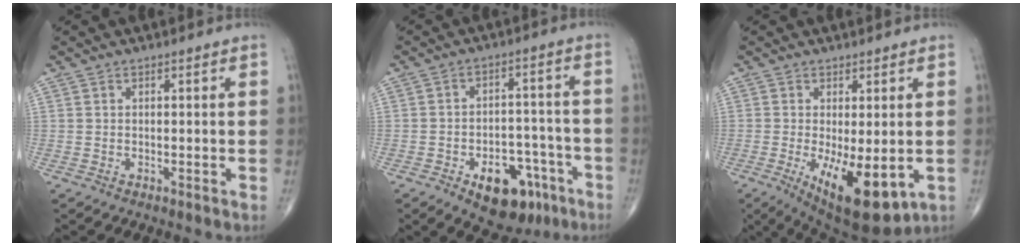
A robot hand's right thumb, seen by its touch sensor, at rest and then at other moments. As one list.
[{"total": 13.1, "force": [-6.8, 7.6, 8.1], "torque": [-0.075, 0.048, -0.090]}, {"total": 12.8, "force": [-3.3, 4.9, 11.3], "torque": [-0.167, -0.024, -0.032]}]